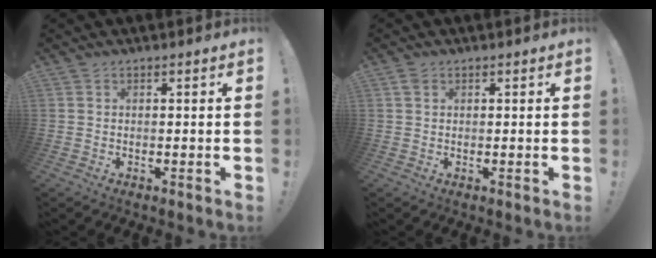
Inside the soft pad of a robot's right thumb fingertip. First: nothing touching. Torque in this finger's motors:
{"motor_torque": [0.18, 0.07, 0.15, 0.13, -0.08]}